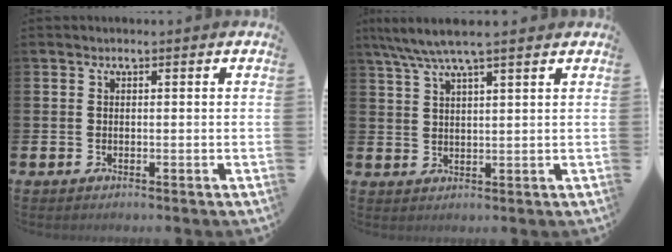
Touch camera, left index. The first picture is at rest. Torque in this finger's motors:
{"motor_torque": [0.77, -0.20, 0.74, 0.21]}